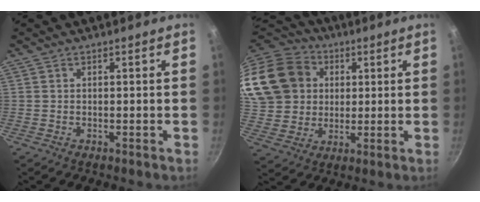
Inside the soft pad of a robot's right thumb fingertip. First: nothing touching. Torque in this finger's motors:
{"motor_torque": [0.99, 3.86, 1.28, 0.31, 0.40]}